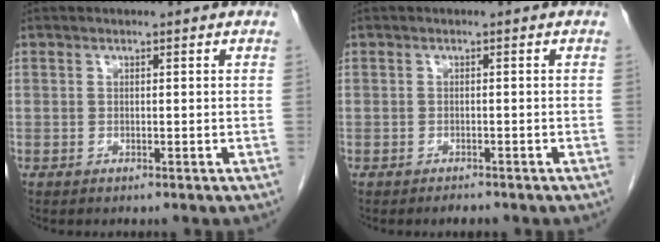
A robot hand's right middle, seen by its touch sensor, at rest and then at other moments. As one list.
[{"total": 1.1, "force": [-1.0, 0.3, 0.4], "torque": [-0.011, -0.002, -0.012]}]